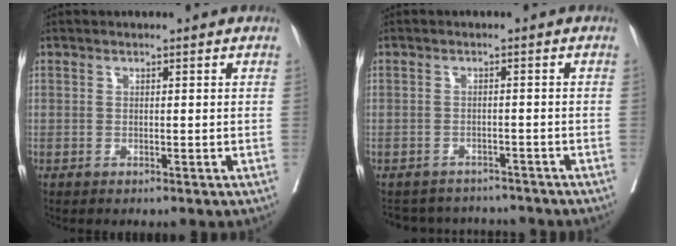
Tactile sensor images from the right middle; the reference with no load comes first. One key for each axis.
{"total": 8.8, "fx": -8.4, "fy": 2.2, "fz": 0.9, "tx": -0.018, "ty": 0.013, "tz": -0.109}